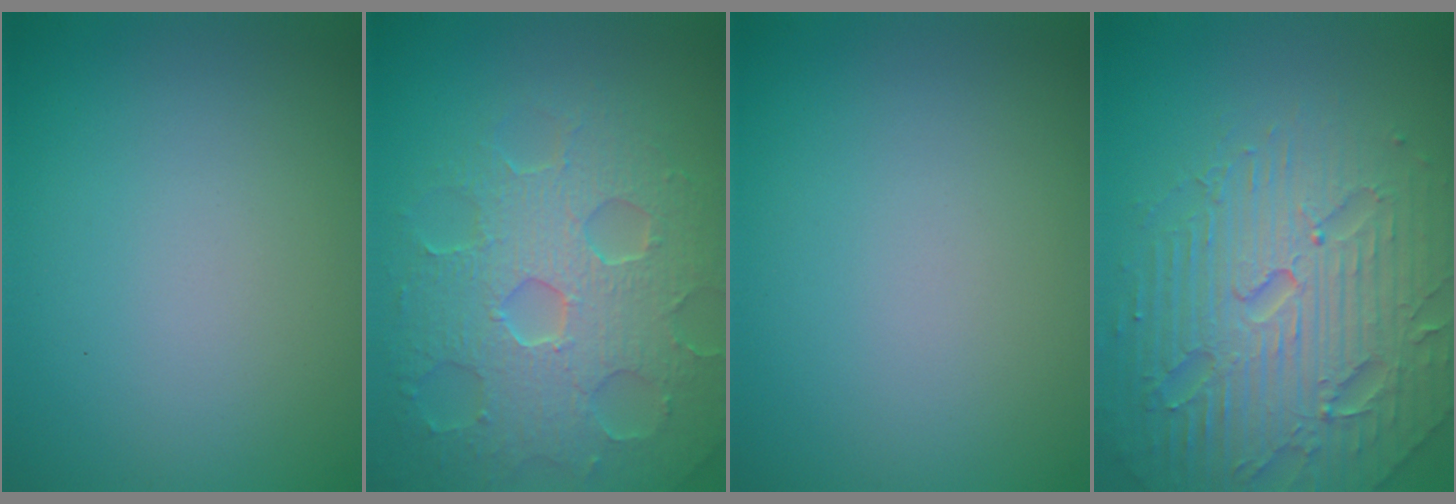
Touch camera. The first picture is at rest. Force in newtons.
{"total": 8.1, "press": 5.8, "slide": 5.8}
{"total": 0.0}
{"total": 7.4, "press": 7.2, "slide": 1.7}